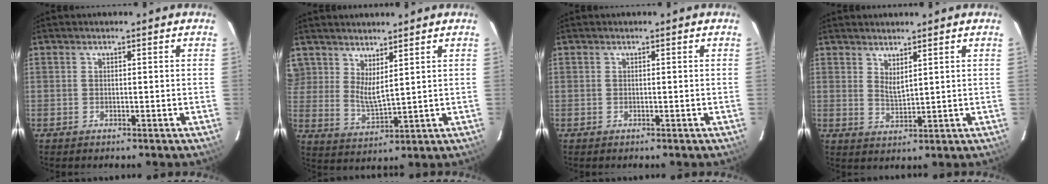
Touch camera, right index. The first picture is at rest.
{"total": 6.3, "force": [4.6, 2.5, 3.5], "torque": [-0.066, -0.006, 0.090]}
{"total": 0.0}
{"total": 2.9, "force": [2.2, 0.6, 1.7], "torque": [-0.031, -0.004, 0.039]}